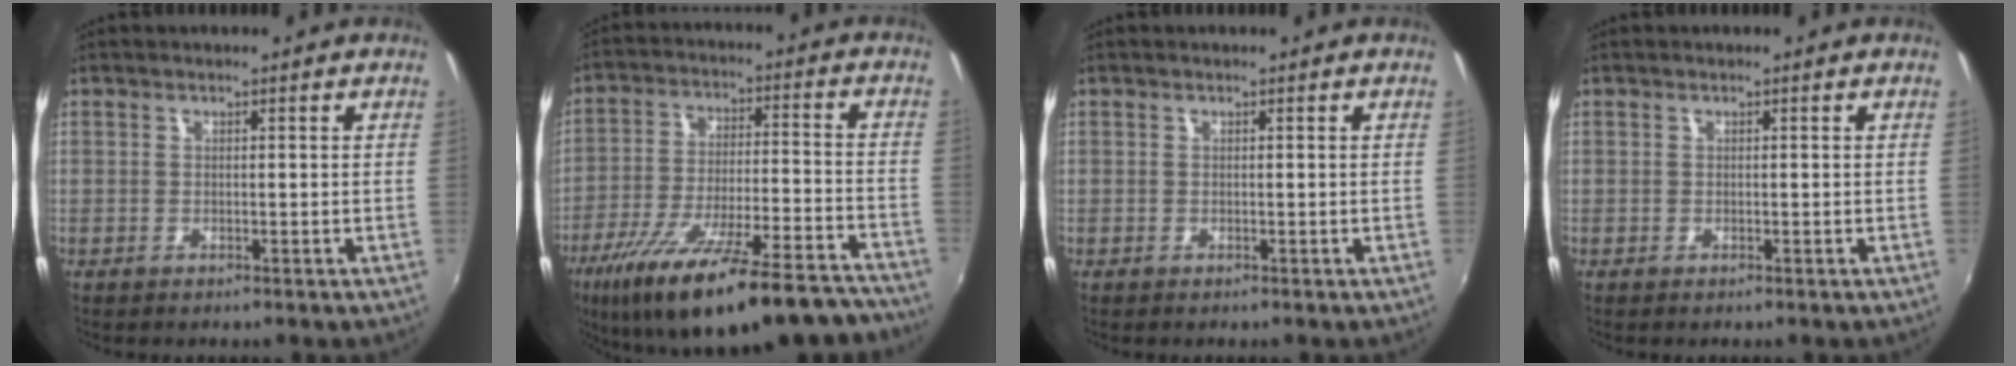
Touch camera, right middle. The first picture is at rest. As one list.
[{"total": 27.5, "force": [-21.9, 6.4, 15.2], "torque": [-0.260, -0.042, -0.316]}, {"total": 0.0}, {"total": 0.0}]